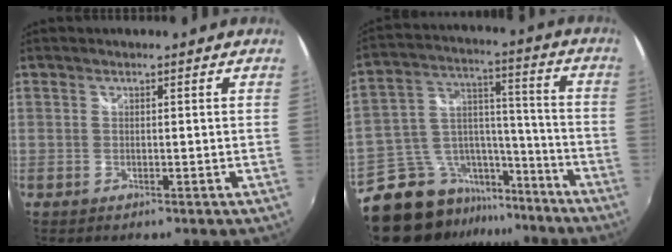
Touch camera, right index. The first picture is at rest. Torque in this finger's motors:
{"motor_torque": [-0.27, -0.18, -0.83, -0.21]}